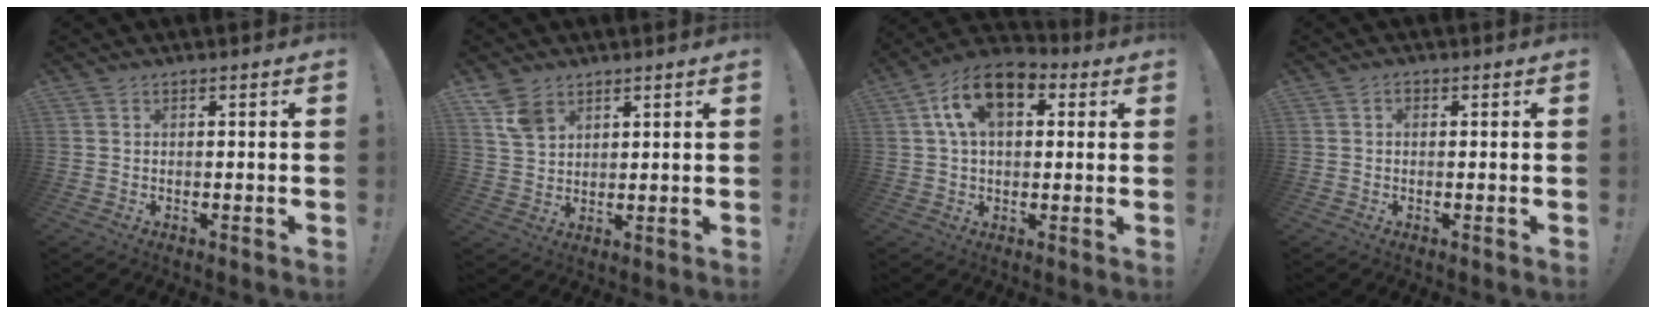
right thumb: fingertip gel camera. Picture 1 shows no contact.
{"total": 6.9, "force": [4.5, 4.1, 3.3], "torque": [-0.057, -0.017, 0.089]}
{"total": 13.5, "force": [5.1, 7.7, 9.8], "torque": [-0.180, 0.005, 0.094]}
{"total": 0.9, "force": [-0.2, 0.7, 0.5], "torque": [-0.015, 0.006, -0.004]}